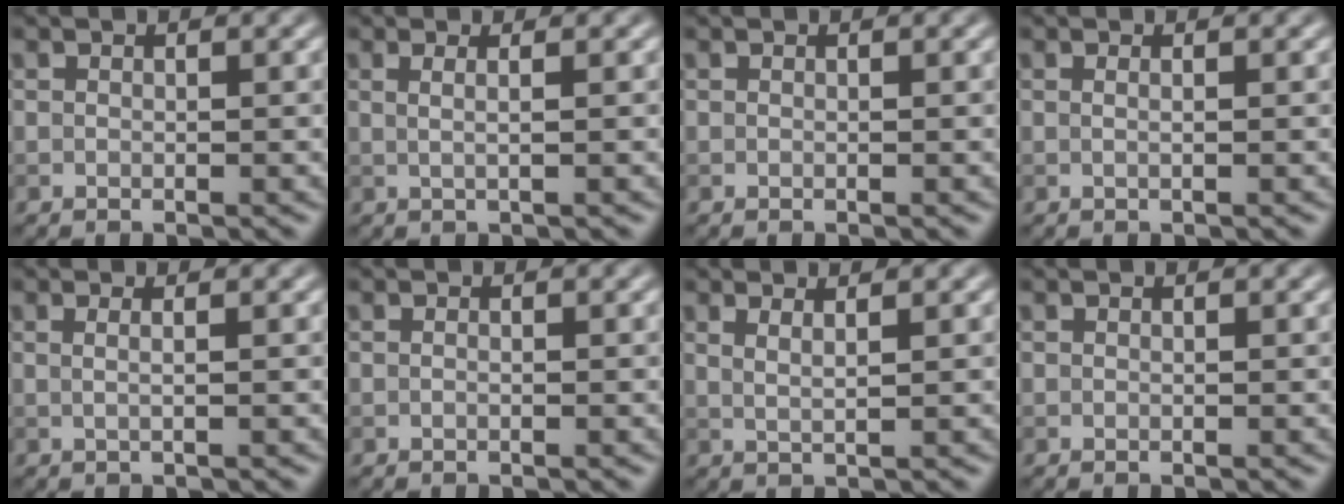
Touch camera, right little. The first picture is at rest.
{"total": 1.9, "force": [0.6, 0.8, 1.7], "torque": [-0.015, -0.001, -0.013]}
{"total": 0.0}
{"total": 0.8, "force": [0.3, 0.3, 0.7], "torque": [-0.005, -0.006, -0.004]}
{"total": 1.6, "force": [0.4, 0.6, 1.4], "torque": [-0.010, -0.004, -0.013]}
{"total": 0.0}
{"total": 1.8, "force": [1.0, 0.6, 1.3], "torque": [-0.014, 0.002, 0.007]}
{"total": 0.0}